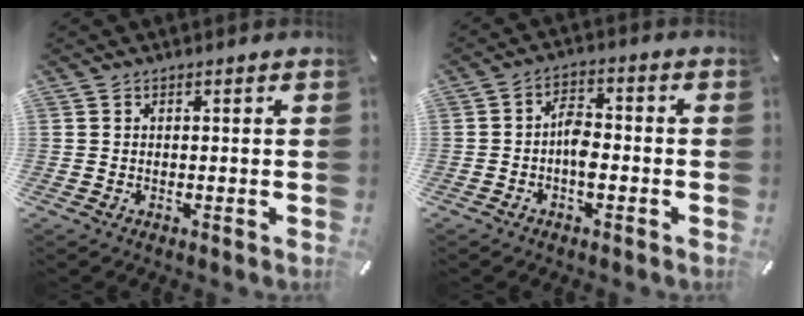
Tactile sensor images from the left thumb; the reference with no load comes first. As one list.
[{"total": 5.2, "force": [-1.9, 2.8, 3.9], "torque": [-0.072, 0.014, -0.034]}]